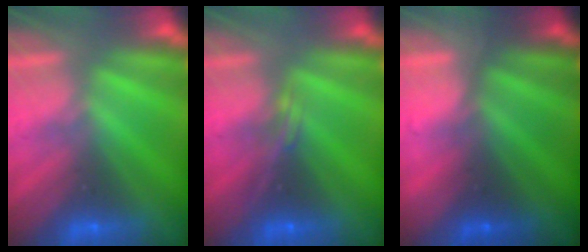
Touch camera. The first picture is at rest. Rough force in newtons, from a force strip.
{"total": 2.3}
{"total": 1.8}